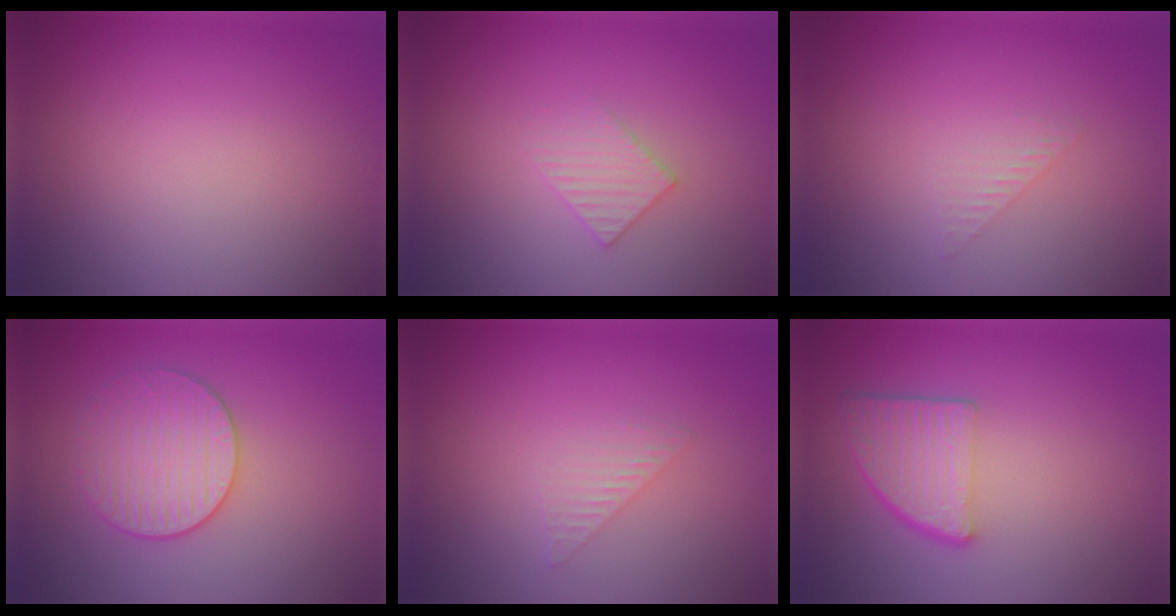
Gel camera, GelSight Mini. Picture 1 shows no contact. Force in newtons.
{"total": 1.9, "press": 1.9, "slide": 0.2}
{"total": 1.0, "press": 1.0, "slide": 0.0}
{"total": 3.2, "press": 3.2, "slide": 0.3}
{"total": 1.4, "press": 1.4, "slide": 0.1}
{"total": 4.5, "press": 3.3, "slide": 3.1}